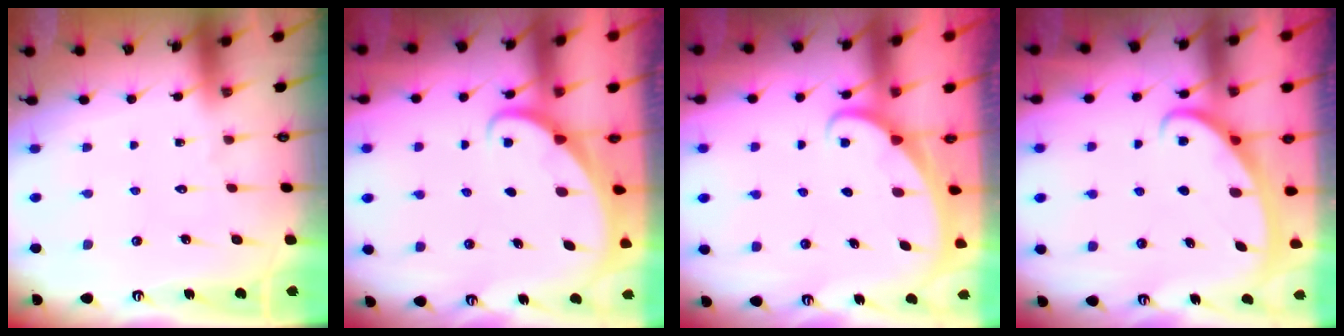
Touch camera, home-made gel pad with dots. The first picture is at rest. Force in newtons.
{"total": 1.7, "press": 1.7, "slide": 0.1}
{"total": 1.9, "press": 1.9, "slide": 0.1}
{"total": 2.7, "press": 2.7, "slide": 0.4}